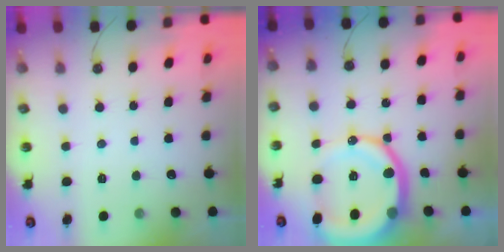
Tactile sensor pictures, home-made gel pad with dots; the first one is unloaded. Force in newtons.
{"total": 18.5, "press": 18.4, "slide": 2.4}